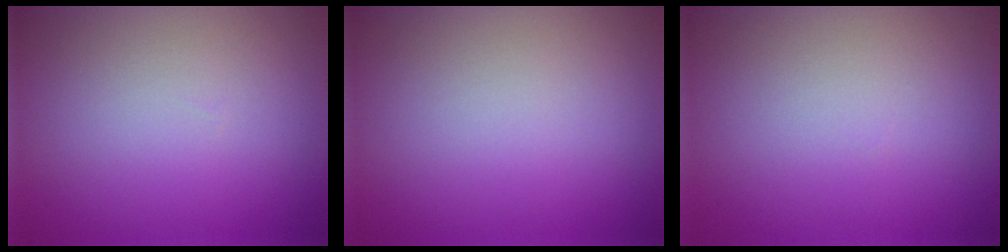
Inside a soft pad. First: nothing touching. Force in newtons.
{"total": 0.0}
{"total": 0.0}